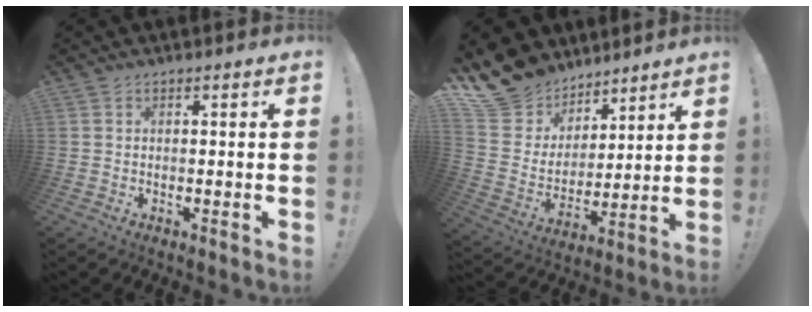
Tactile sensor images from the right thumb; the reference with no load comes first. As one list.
[{"total": 14.3, "force": [10.2, 9.6, 2.8], "torque": [-0.066, -0.079, 0.215]}]